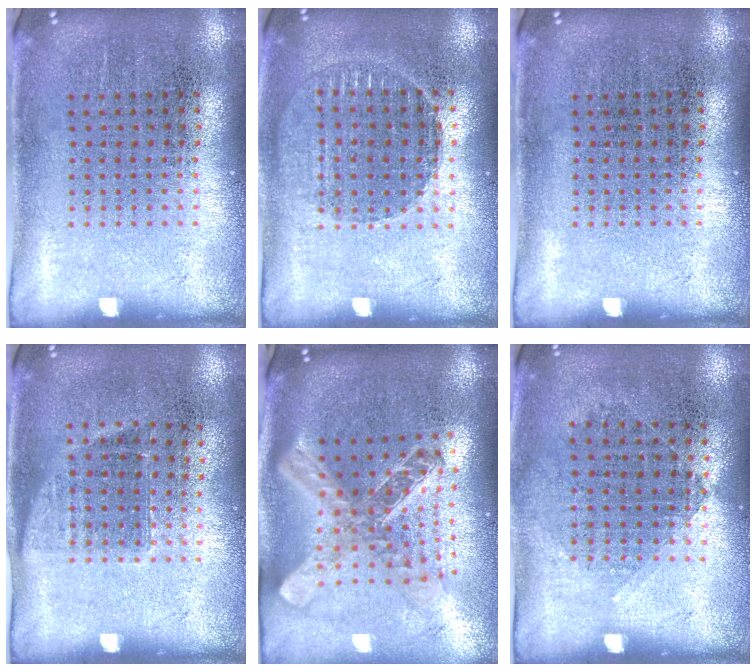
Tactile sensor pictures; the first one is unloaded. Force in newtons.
{"total": 1.2, "press": 1.2, "slide": 0.3}
{"total": 0.0}
{"total": 0.9, "press": 0.7, "slide": 0.5}
{"total": 2.6, "press": 2.0, "slide": 1.7}
{"total": 1.0, "press": 0.9, "slide": 0.4}